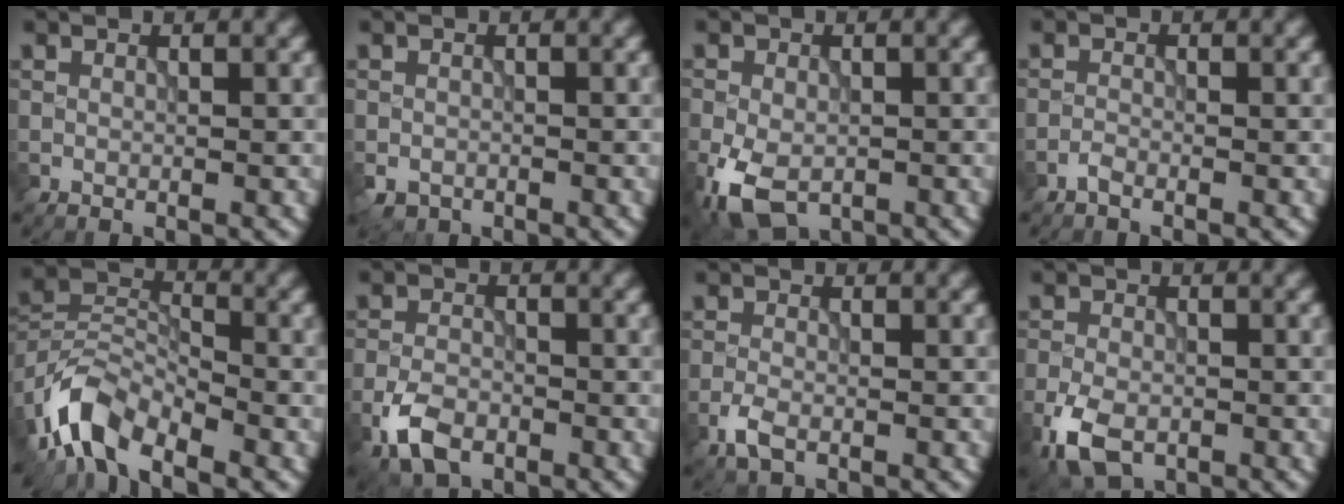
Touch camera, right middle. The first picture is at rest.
{"total": 1.7, "force": [-1.1, 1.1, 0.5], "torque": [-0.009, -0.005, -0.024]}
{"total": 6.4, "force": [-3.0, 3.8, 4.2], "torque": [-0.090, -0.016, -0.057]}
{"total": 0.9, "force": [-0.8, 0.1, 0.4], "torque": [-0.007, 0.002, -0.019]}
{"total": 6.7, "force": [-4.9, 2.8, 3.5], "torque": [-0.061, 0.001, -0.110]}
{"total": 4.4, "force": [-2.6, 2.4, 2.6], "torque": [-0.053, -0.004, -0.058]}
{"total": 2.3, "force": [-1.3, 1.0, 1.5], "torque": [-0.036, -0.002, -0.033]}
{"total": 5.2, "force": [-2.7, 2.9, 3.3], "torque": [-0.070, -0.007, -0.059]}